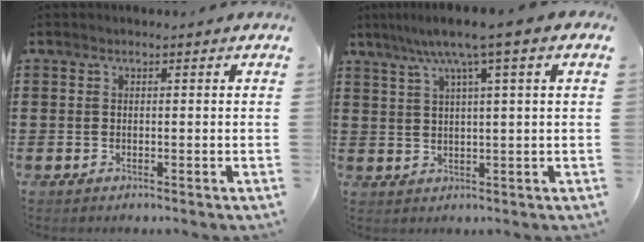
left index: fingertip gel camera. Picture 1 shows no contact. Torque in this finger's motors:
{"motor_torque": [2.14, 0.00, 0.50, 0.21]}